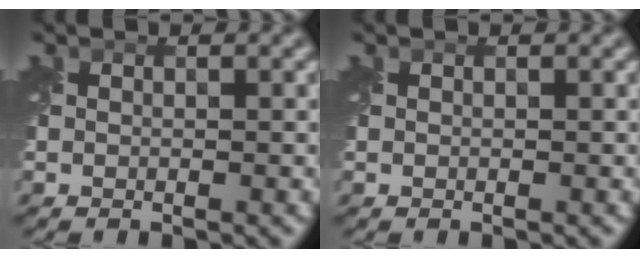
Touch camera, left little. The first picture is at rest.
{"total": 0.0}